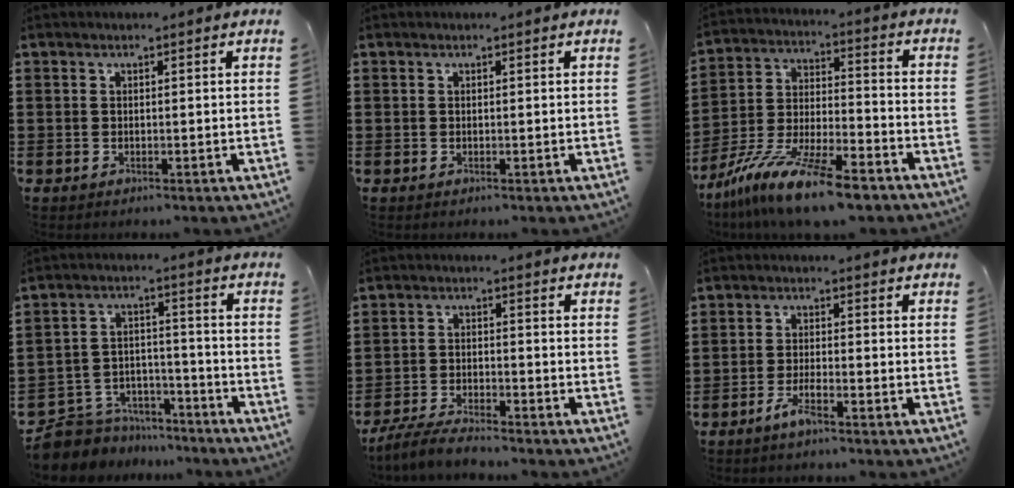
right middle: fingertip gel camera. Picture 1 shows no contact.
{"total": 0.0}
{"total": 13.5, "force": [-11.0, 1.5, 7.6], "torque": [-0.154, 0.018, -0.211]}
{"total": 6.5, "force": [-6.2, 1.9, -0.1], "torque": [-0.014, 0.009, -0.129]}
{"total": 4.4, "force": [-4.2, 0.5, 1.3], "torque": [-0.038, -0.004, -0.086]}
{"total": 3.4, "force": [-2.4, 0.6, 2.3], "torque": [-0.051, 0.002, -0.048]}